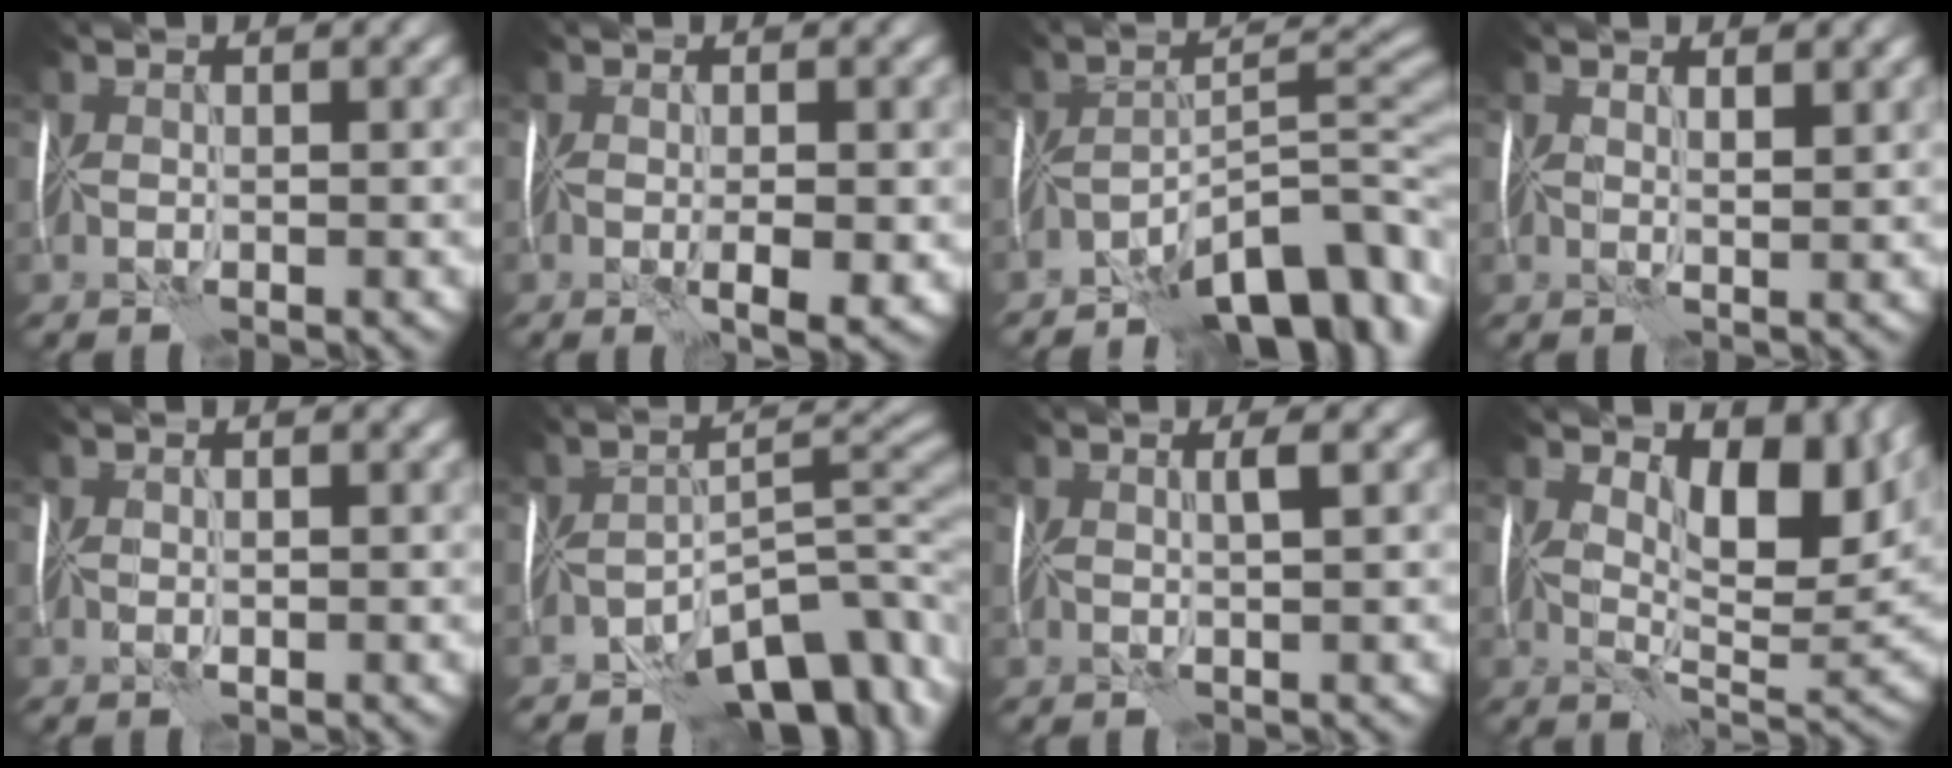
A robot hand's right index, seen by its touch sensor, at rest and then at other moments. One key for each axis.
{"total": 2.7, "fx": -0.4, "fy": 0.4, "fz": 2.6, "tx": -0.050, "ty": -0.007, "tz": -0.008}
{"total": 9.3, "fx": -6.3, "fy": 2.2, "fz": 6.5, "tx": -0.084, "ty": 0.018, "tz": -0.118}
{"total": 1.4, "fx": 1.2, "fy": -0.1, "fz": 0.7, "tx": -0.010, "ty": 0.005, "tz": 0.018}
{"total": 0.0}
{"total": 7.6, "fx": -5.6, "fy": 2.4, "fz": 4.6, "tx": -0.046, "ty": 0.012, "tz": -0.106}
{"total": 1.3, "fx": 0.7, "fy": -0.6, "fz": 0.9, "tx": -0.012, "ty": 0.007, "tz": 0.003}
{"total": 7.2, "fx": 3.0, "fy": 3.3, "fz": 5.6, "tx": -0.086, "ty": -0.009, "tz": 0.041}